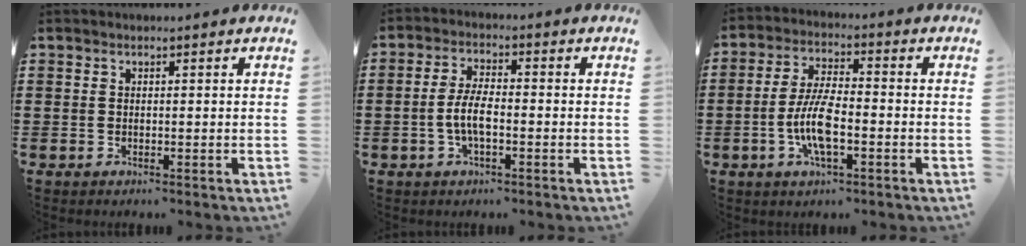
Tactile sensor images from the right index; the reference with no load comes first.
{"total": 4.9, "force": [-1.3, 1.7, 4.4], "torque": [-0.102, -0.002, -0.031]}
{"total": 8.1, "force": [-2.2, 2.6, 7.4], "torque": [-0.165, -0.009, -0.047]}